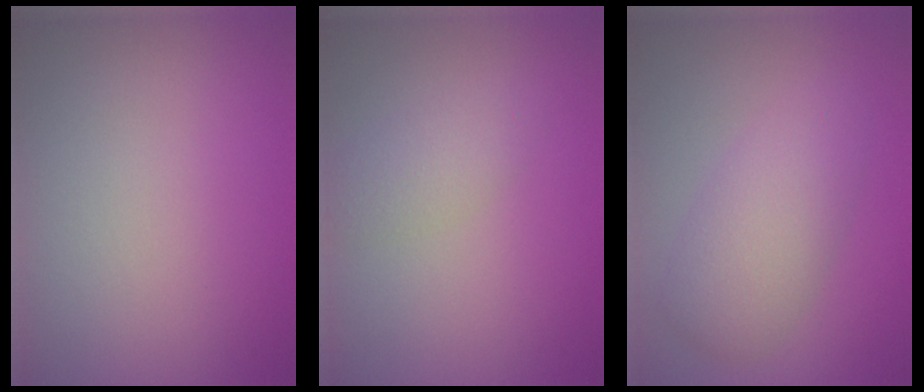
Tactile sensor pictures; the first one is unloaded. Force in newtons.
{"total": 1.9, "press": 1.9, "slide": 0.1}
{"total": 4.5, "press": 4.5, "slide": 0.1}